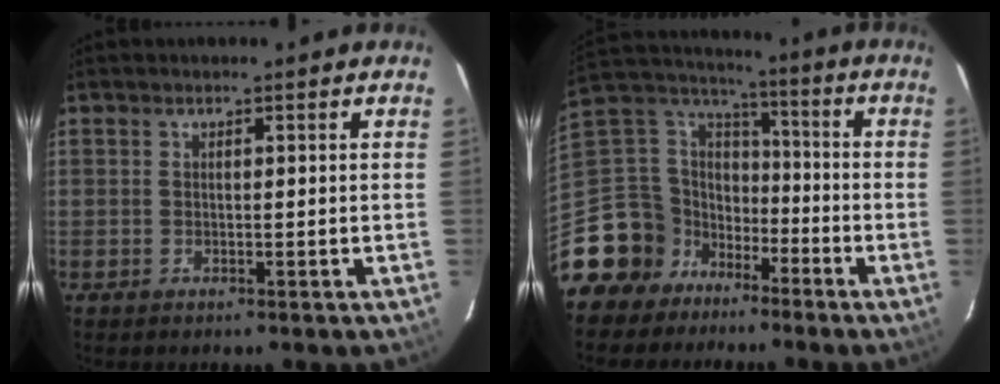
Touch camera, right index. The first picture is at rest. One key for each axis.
{"total": 14.2, "fx": -9.2, "fy": 10.6, "fz": 2.6, "tx": -0.081, "ty": 0.055, "tz": -0.169}